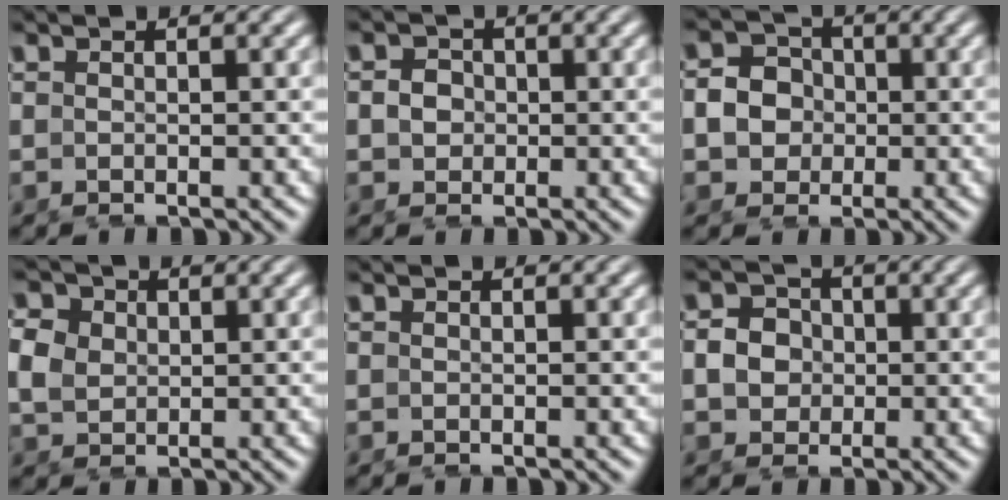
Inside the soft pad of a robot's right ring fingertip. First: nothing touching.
{"total": 1.7, "force": [0.0, 1.6, 0.6], "torque": [-0.019, -0.014, 0.007]}
{"total": 6.6, "force": [-0.3, 6.2, 2.2], "torque": [-0.068, -0.025, -0.002]}
{"total": 4.3, "force": [1.0, 3.7, 2.0], "torque": [-0.053, -0.009, 0.024]}
{"total": 0.0}
{"total": 4.2, "force": [0.1, 3.9, 1.5], "torque": [-0.043, -0.021, 0.009]}